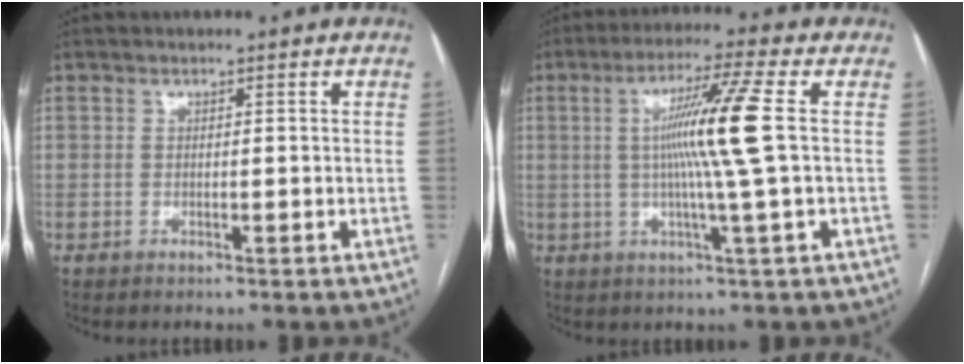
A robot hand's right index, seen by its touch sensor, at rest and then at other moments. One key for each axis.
{"total": 10.1, "fx": 0.8, "fy": -2.0, "fz": 9.9, "tx": -0.181, "ty": 0.000, "tz": 0.017}